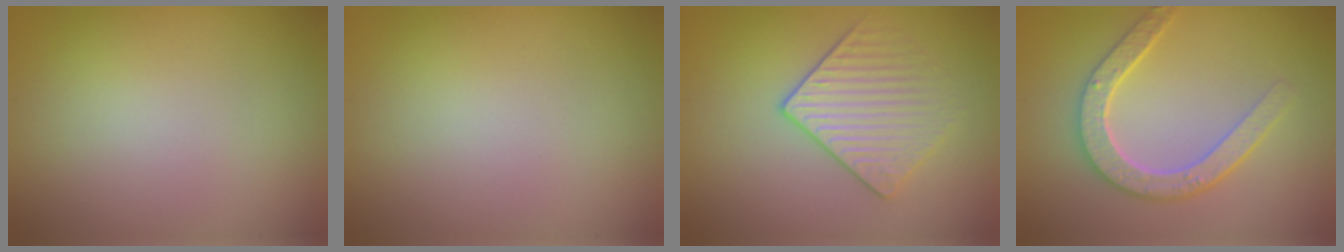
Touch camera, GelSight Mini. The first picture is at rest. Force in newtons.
{"total": 0.0}
{"total": 3.2, "press": 3.0, "slide": 1.2}
{"total": 4.5, "press": 3.7, "slide": 2.6}